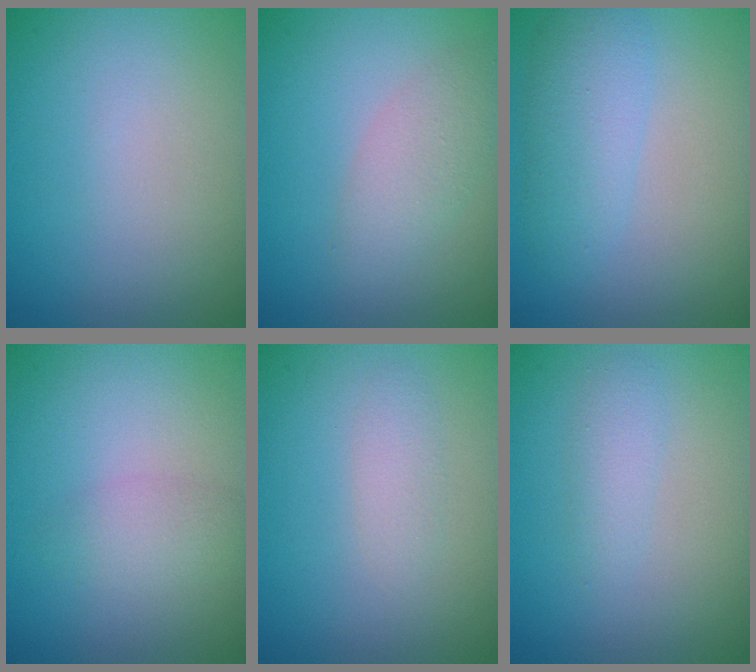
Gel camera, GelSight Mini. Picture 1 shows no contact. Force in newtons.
{"total": 2.6, "press": 2.6, "slide": 0.1}
{"total": 2.2, "press": 2.2, "slide": 0.1}
{"total": 1.8, "press": 1.8, "slide": 0.1}
{"total": 1.3, "press": 1.3, "slide": 0.0}
{"total": 1.7, "press": 1.7, "slide": 0.1}